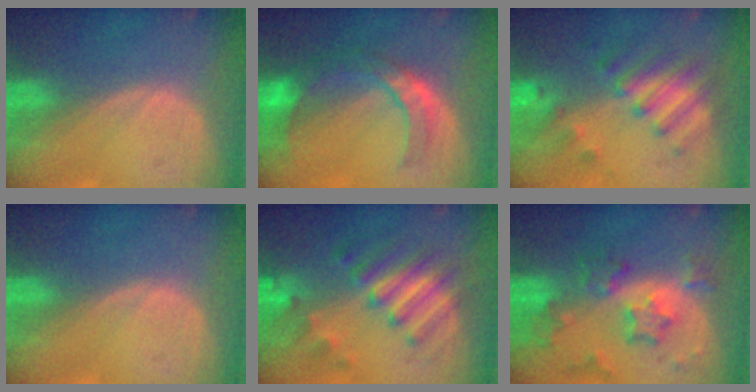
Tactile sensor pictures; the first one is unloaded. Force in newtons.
{"total": 7.6, "press": 7.3, "slide": 2.2}
{"total": 7.2, "press": 6.8, "slide": 2.3}
{"total": 0.0}
{"total": 7.7, "press": 7.7, "slide": 0.7}
{"total": 8.4, "press": 7.4, "slide": 4.0}